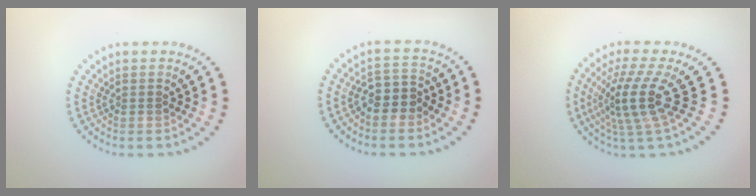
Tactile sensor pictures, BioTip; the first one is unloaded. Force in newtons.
{"total": 2.4, "press": 2.2, "slide": 1.0}
{"total": 4.6, "press": 3.4, "slide": 3.1}